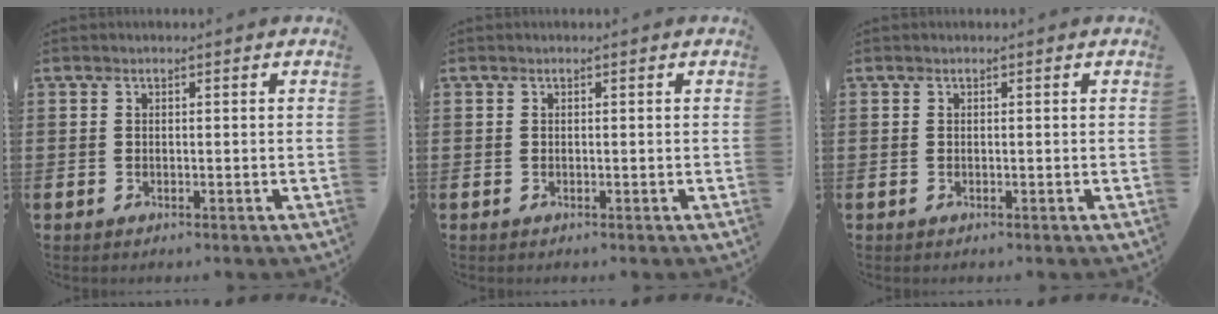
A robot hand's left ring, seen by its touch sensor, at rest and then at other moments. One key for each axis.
{"total": 0.0}
{"total": 0.0}